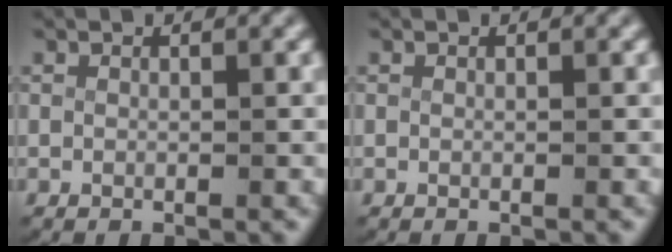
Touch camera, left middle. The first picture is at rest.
{"total": 0.0}